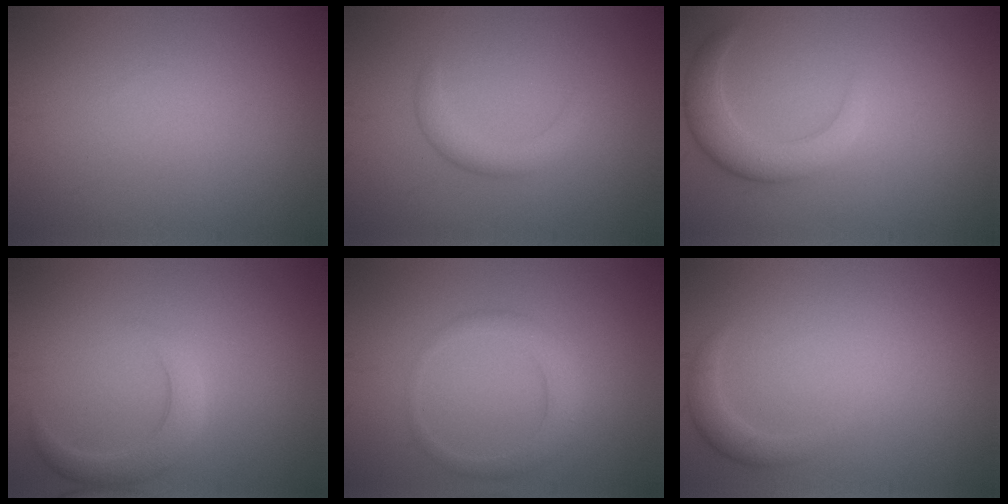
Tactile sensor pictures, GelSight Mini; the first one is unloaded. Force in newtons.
{"total": 2.1, "press": 2.1, "slide": 0.2}
{"total": 3.8, "press": 3.8, "slide": 0.4}
{"total": 2.8, "press": 2.8, "slide": 0.4}
{"total": 2.4, "press": 2.4, "slide": 0.1}
{"total": 1.6, "press": 1.6, "slide": 0.1}